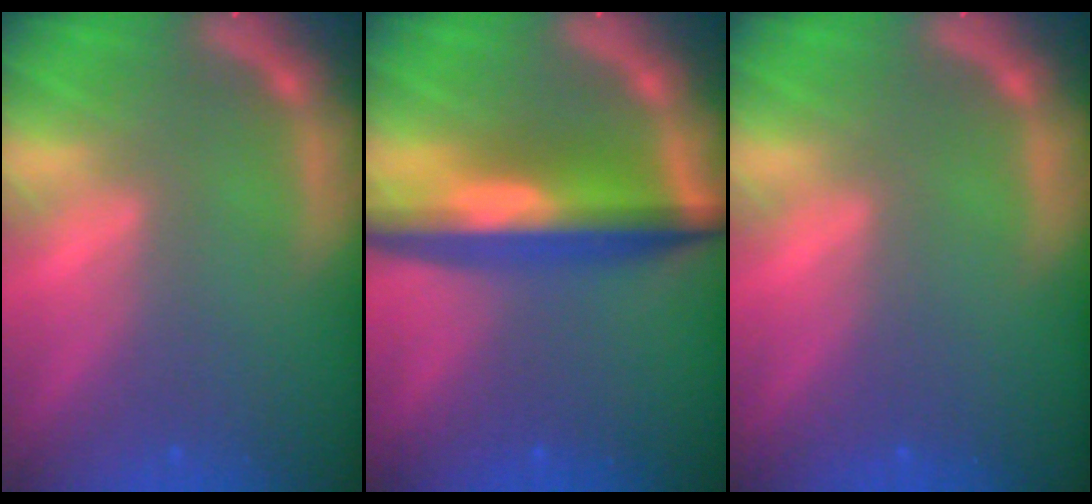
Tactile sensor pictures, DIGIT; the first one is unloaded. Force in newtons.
{"total": 8.0}
{"total": 0.0}